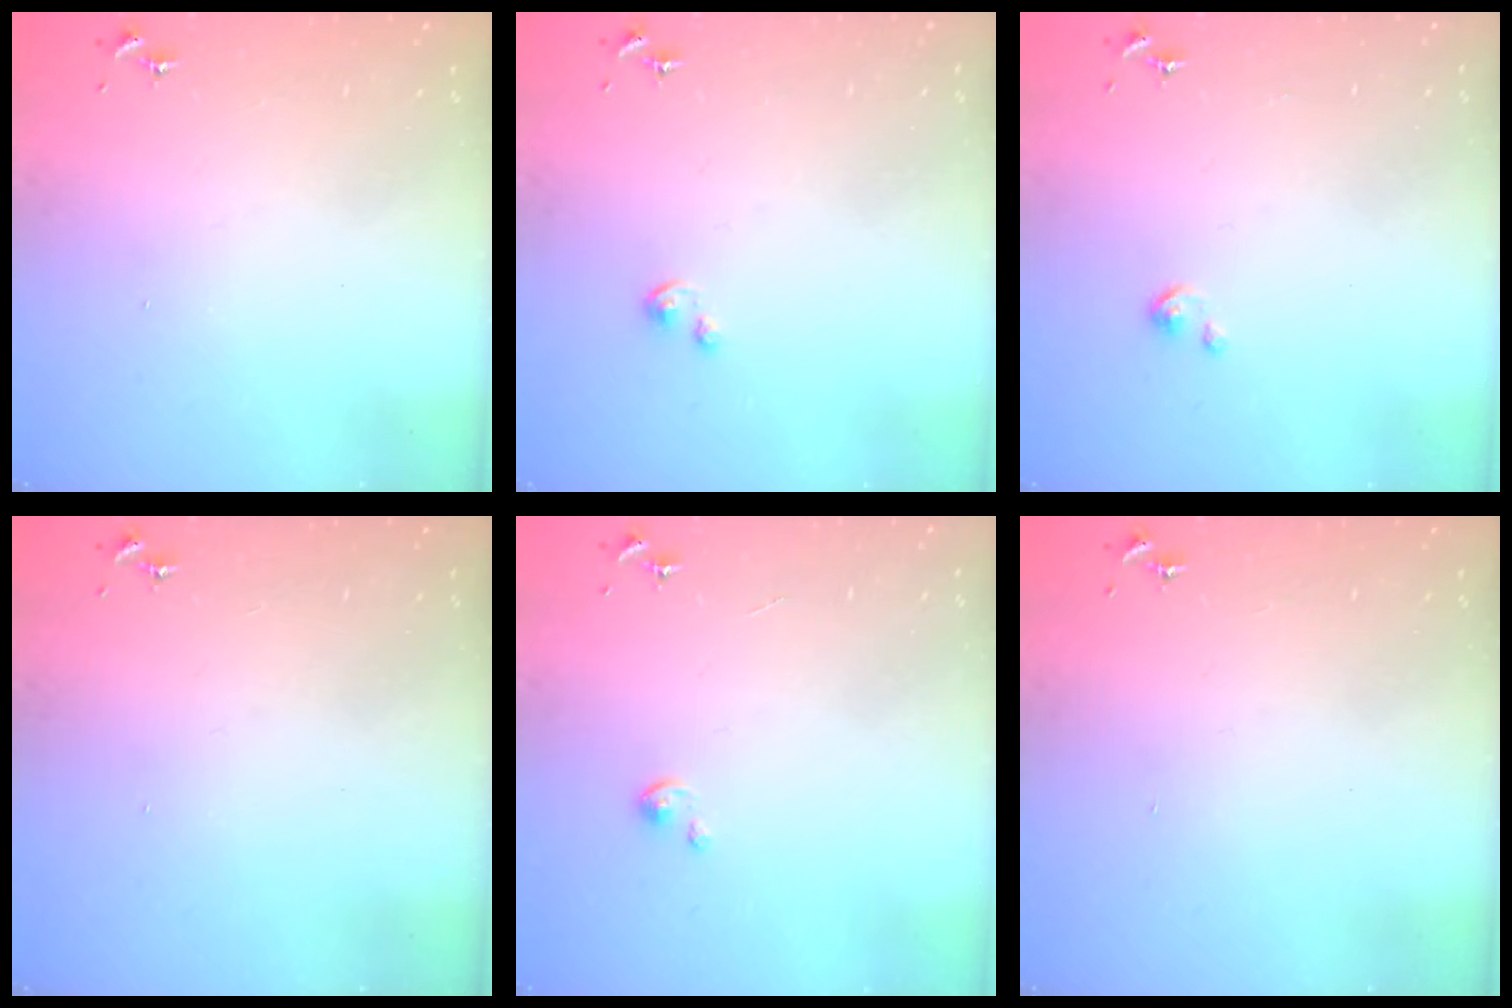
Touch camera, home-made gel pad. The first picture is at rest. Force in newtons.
{"total": 0.9, "press": 0.9, "slide": 0.1}
{"total": 2.2, "press": 2.2, "slide": 0.2}
{"total": 0.0}
{"total": 1.1, "press": 1.1, "slide": 0.3}
{"total": 0.0}